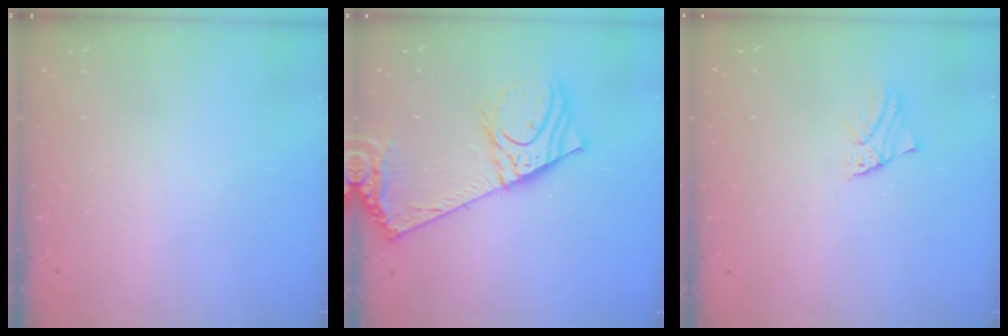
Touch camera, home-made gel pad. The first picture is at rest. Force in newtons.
{"total": 16.9, "press": 16.4, "slide": 3.8}
{"total": 1.2, "press": 1.2, "slide": 0.1}